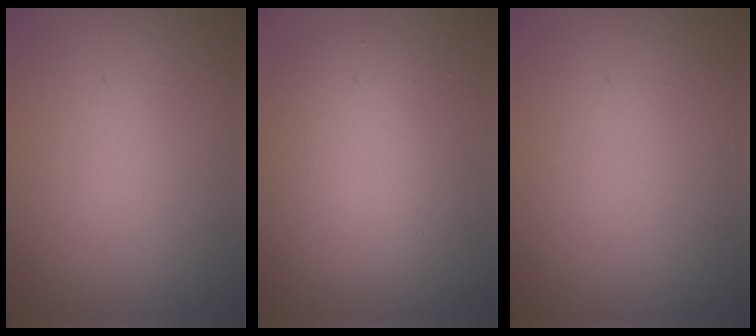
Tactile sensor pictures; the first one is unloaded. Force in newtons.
{"total": 4.4, "press": 4.4, "slide": 0.3}
{"total": 0.0}